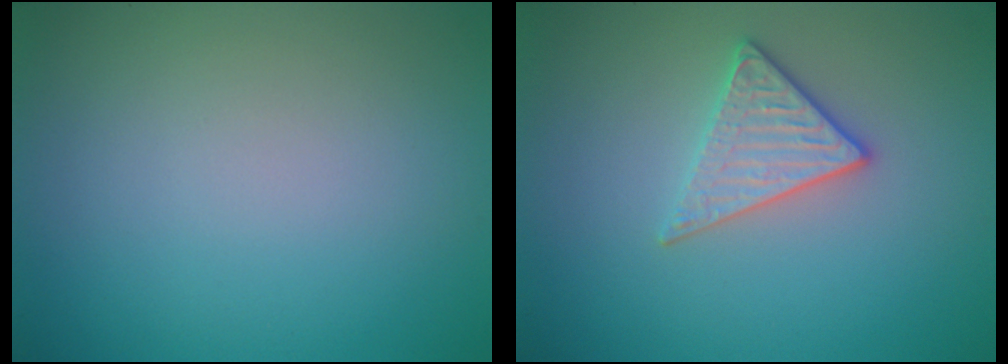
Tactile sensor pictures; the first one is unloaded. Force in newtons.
{"total": 2.7, "press": 2.5, "slide": 1.1}